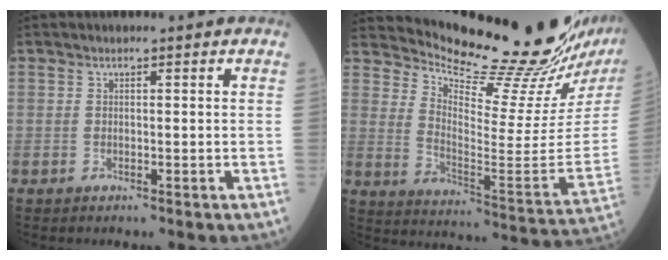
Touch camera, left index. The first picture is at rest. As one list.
[{"total": 21.3, "force": [19.7, -0.4, 8.2], "torque": [-0.144, -0.114, 0.275]}]